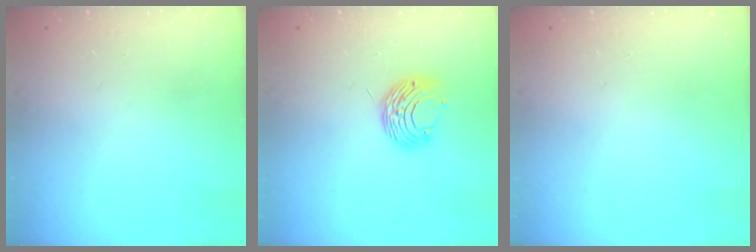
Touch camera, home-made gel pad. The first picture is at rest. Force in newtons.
{"total": 8.5, "press": 8.5, "slide": 0.6}
{"total": 0.0}